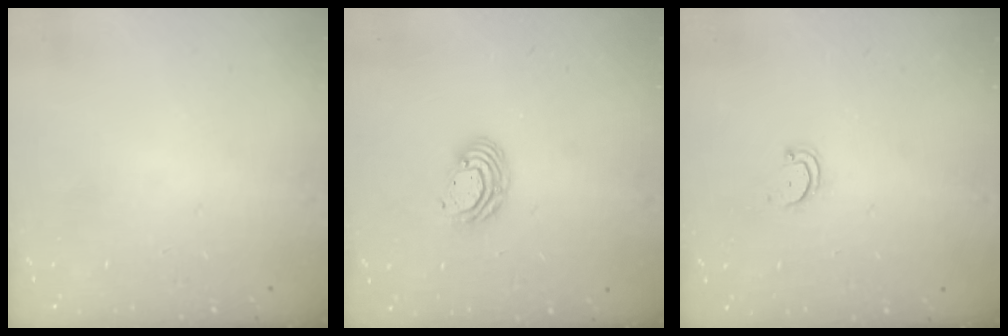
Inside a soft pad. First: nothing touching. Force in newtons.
{"total": 7.6, "press": 7.5, "slide": 1.2}
{"total": 3.0, "press": 3.0, "slide": 0.2}